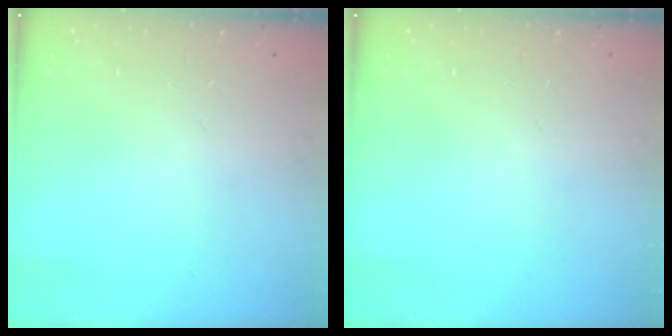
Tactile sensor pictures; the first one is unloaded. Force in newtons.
{"total": 0.0}